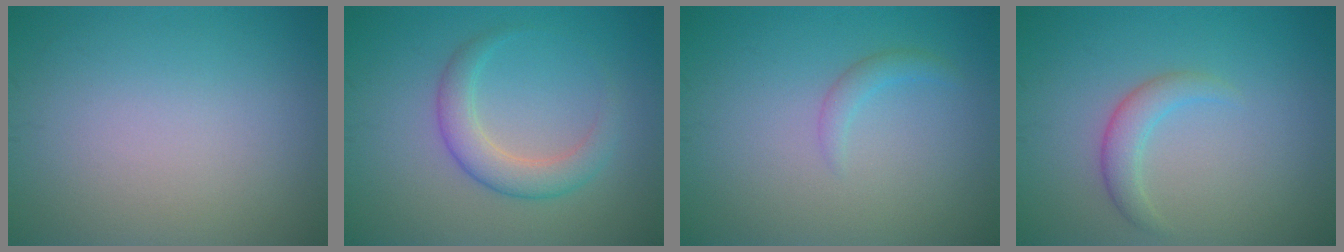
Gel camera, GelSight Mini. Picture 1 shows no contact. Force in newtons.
{"total": 3.4, "press": 3.4, "slide": 0.2}
{"total": 1.2, "press": 1.2, "slide": 0.1}
{"total": 2.2, "press": 2.2, "slide": 0.2}